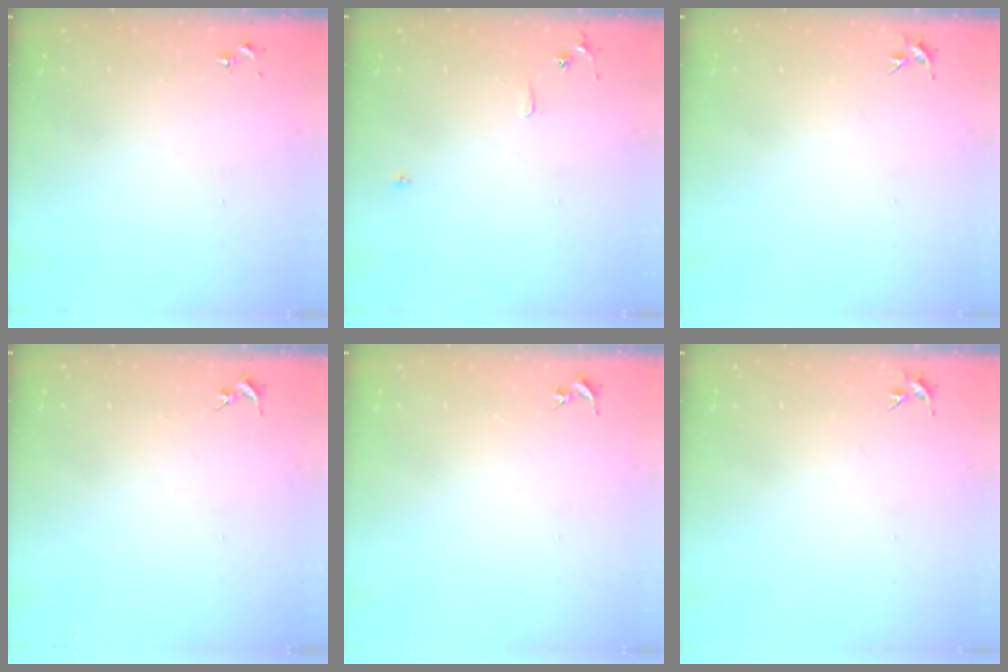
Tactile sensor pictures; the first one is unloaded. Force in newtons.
{"total": 5.6, "press": 5.6, "slide": 0.6}
{"total": 3.6, "press": 3.5, "slide": 0.4}
{"total": 0.0}
{"total": 0.0}
{"total": 3.6, "press": 3.5, "slide": 0.4}